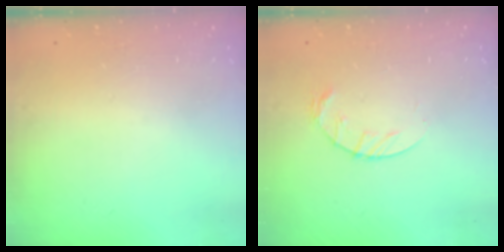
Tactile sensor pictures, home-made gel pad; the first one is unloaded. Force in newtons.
{"total": 6.0, "press": 6.0, "slide": 0.8}